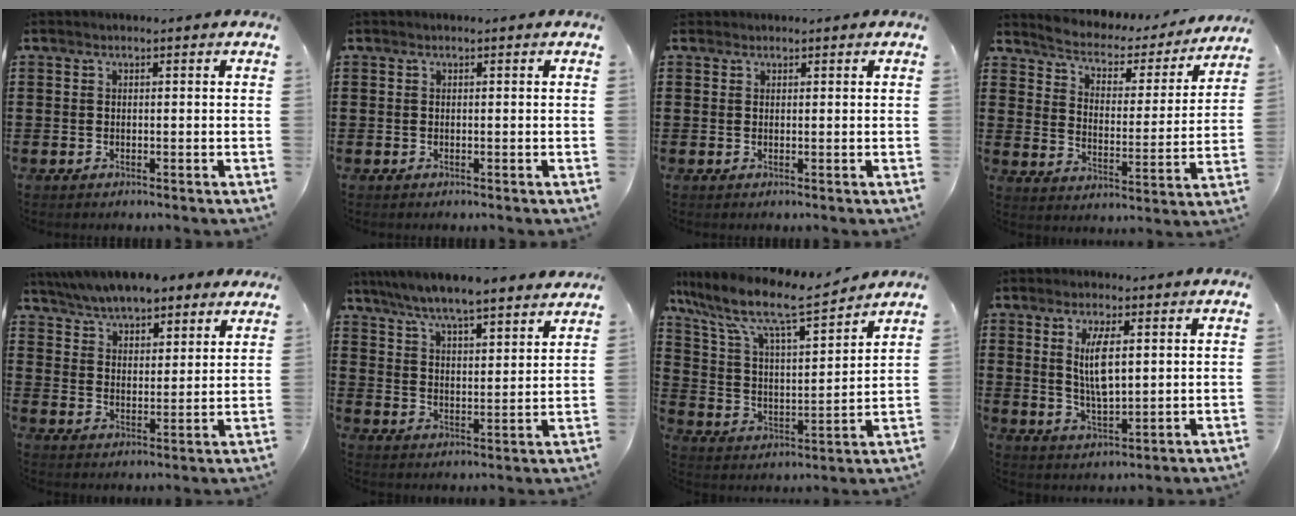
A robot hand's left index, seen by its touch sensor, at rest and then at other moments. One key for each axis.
{"total": 0.0}
{"total": 0.6, "fx": 0.4, "fy": 0.4, "fz": 0.1, "tx": -0.003, "ty": 0.002, "tz": 0.008}
{"total": 3.2, "fx": 2.9, "fy": 1.2, "fz": 0.1, "tx": -0.026, "ty": -0.026, "tz": 0.040}
{"total": 6.3, "fx": 5.9, "fy": 1.4, "fz": 1.4, "tx": -0.055, "ty": -0.019, "tz": 0.107}
{"total": 6.1, "fx": 5.8, "fy": 0.3, "fz": 1.8, "tx": -0.062, "ty": -0.033, "tz": 0.101}
{"total": 9.7, "fx": 7.6, "fy": 1.9, "fz": 5.7, "tx": -0.142, "ty": -0.044, "tz": 0.125}
{"total": 6.4, "fx": 1.8, "fy": 2.3, "fz": 5.7, "tx": -0.107, "ty": 0.003, "tz": 0.028}